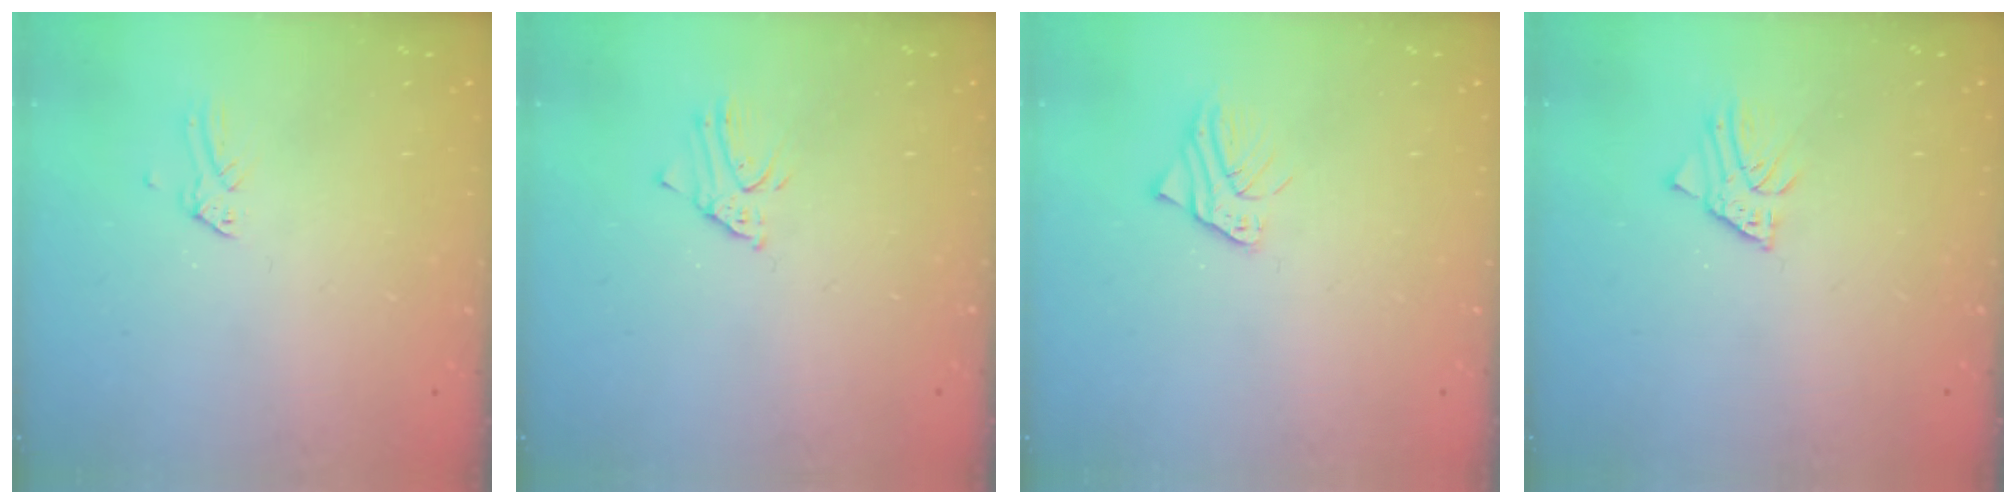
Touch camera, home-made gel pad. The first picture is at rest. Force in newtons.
{"total": 2.5, "press": 2.5, "slide": 0.2}
{"total": 2.8, "press": 2.8, "slide": 0.2}
{"total": 2.6, "press": 2.6, "slide": 0.2}